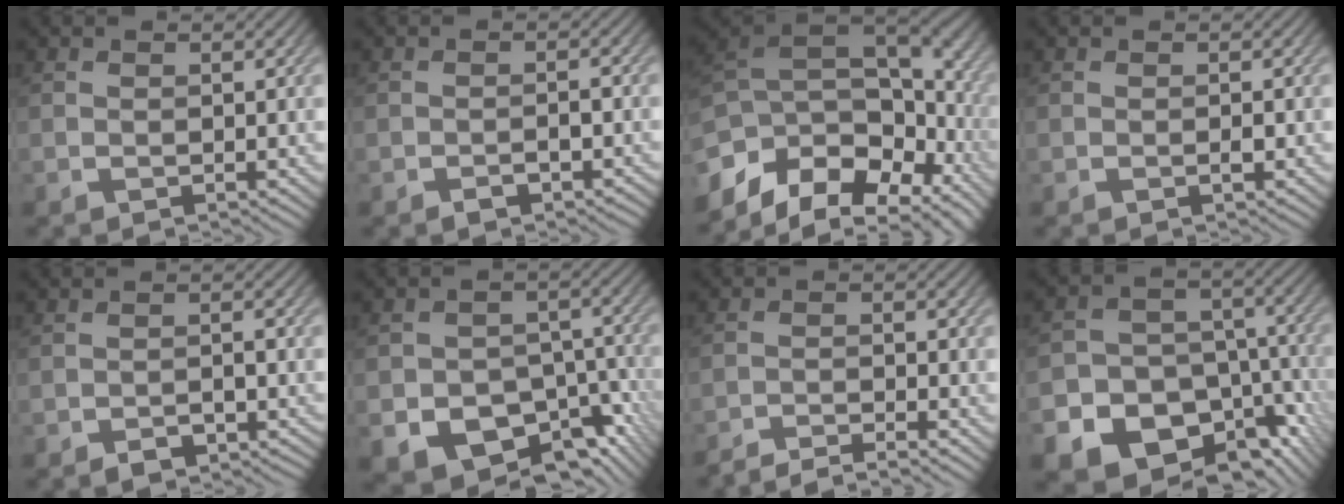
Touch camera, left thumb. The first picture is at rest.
{"total": 1.7, "force": [-1.1, 0.7, 1.2], "torque": [-0.016, 0.001, -0.018]}
{"total": 14.2, "force": [-5.2, 8.6, 10.0], "torque": [-0.248, -0.017, -0.075]}
{"total": 0.5, "force": [-0.2, 0.1, 0.5], "torque": [-0.009, 0.000, -0.002]}
{"total": 2.3, "force": [-1.6, 1.1, 1.2], "torque": [-0.017, 0.001, -0.028]}
{"total": 13.6, "force": [-7.7, 9.0, 6.8], "torque": [-0.103, -0.032, -0.104]}
{"total": 4.6, "force": [-4.2, 0.5, 2.0], "torque": [-0.034, 0.008, -0.080]}
{"total": 21.9, "force": [-12.8, 16.3, 7.1], "torque": [-0.139, -0.078, -0.169]}